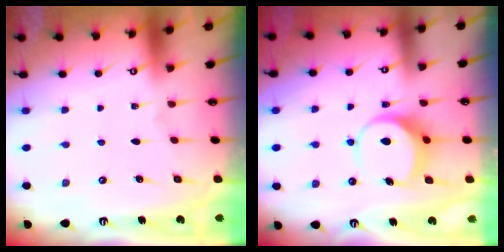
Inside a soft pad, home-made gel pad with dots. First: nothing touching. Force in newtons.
{"total": 8.4, "press": 8.4, "slide": 0.9}